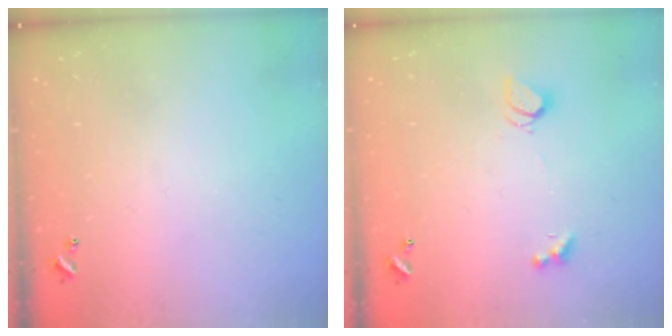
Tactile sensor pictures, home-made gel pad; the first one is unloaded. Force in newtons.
{"total": 2.5, "press": 2.5, "slide": 0.6}